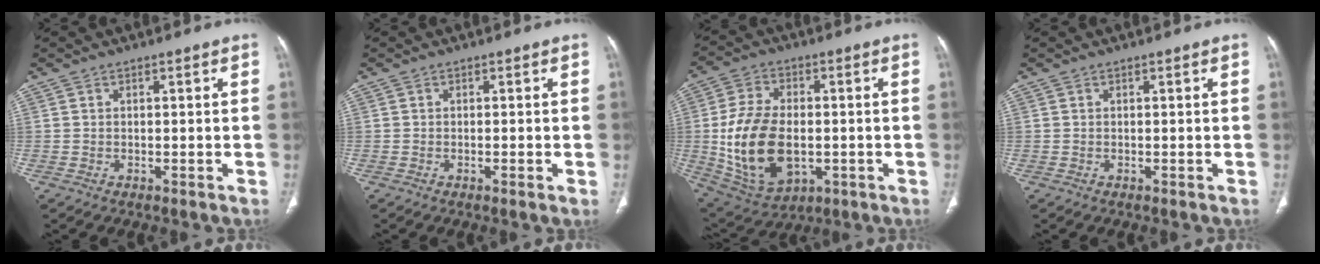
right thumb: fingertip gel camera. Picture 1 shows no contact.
{"total": 1.2, "force": [-0.3, 0.1, 1.2], "torque": [-0.021, -0.003, -0.004]}
{"total": 17.8, "force": [-1.9, 11.0, 13.9], "torque": [-0.257, -0.001, -0.014]}
{"total": 0.0}